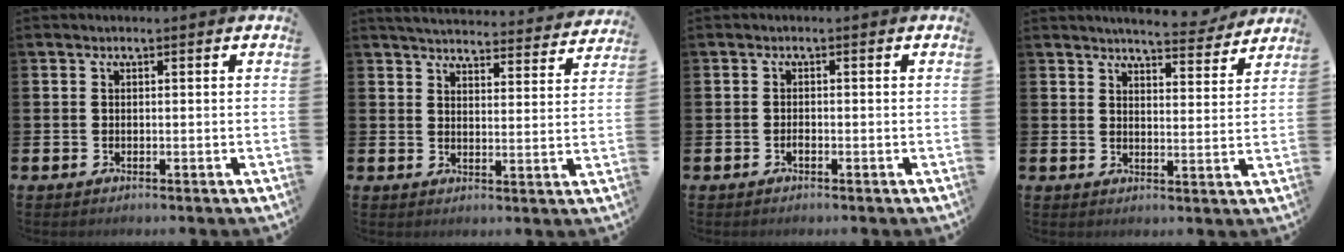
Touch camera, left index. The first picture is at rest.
{"total": 4.8, "force": [4.7, 0.5, 0.6], "torque": [-0.027, -0.034, 0.081]}
{"total": 0.7, "force": [-0.5, 0.2, 0.4], "torque": [-0.013, -0.003, -0.007]}
{"total": 4.9, "force": [4.8, 0.4, 0.9], "torque": [-0.022, -0.031, 0.085]}